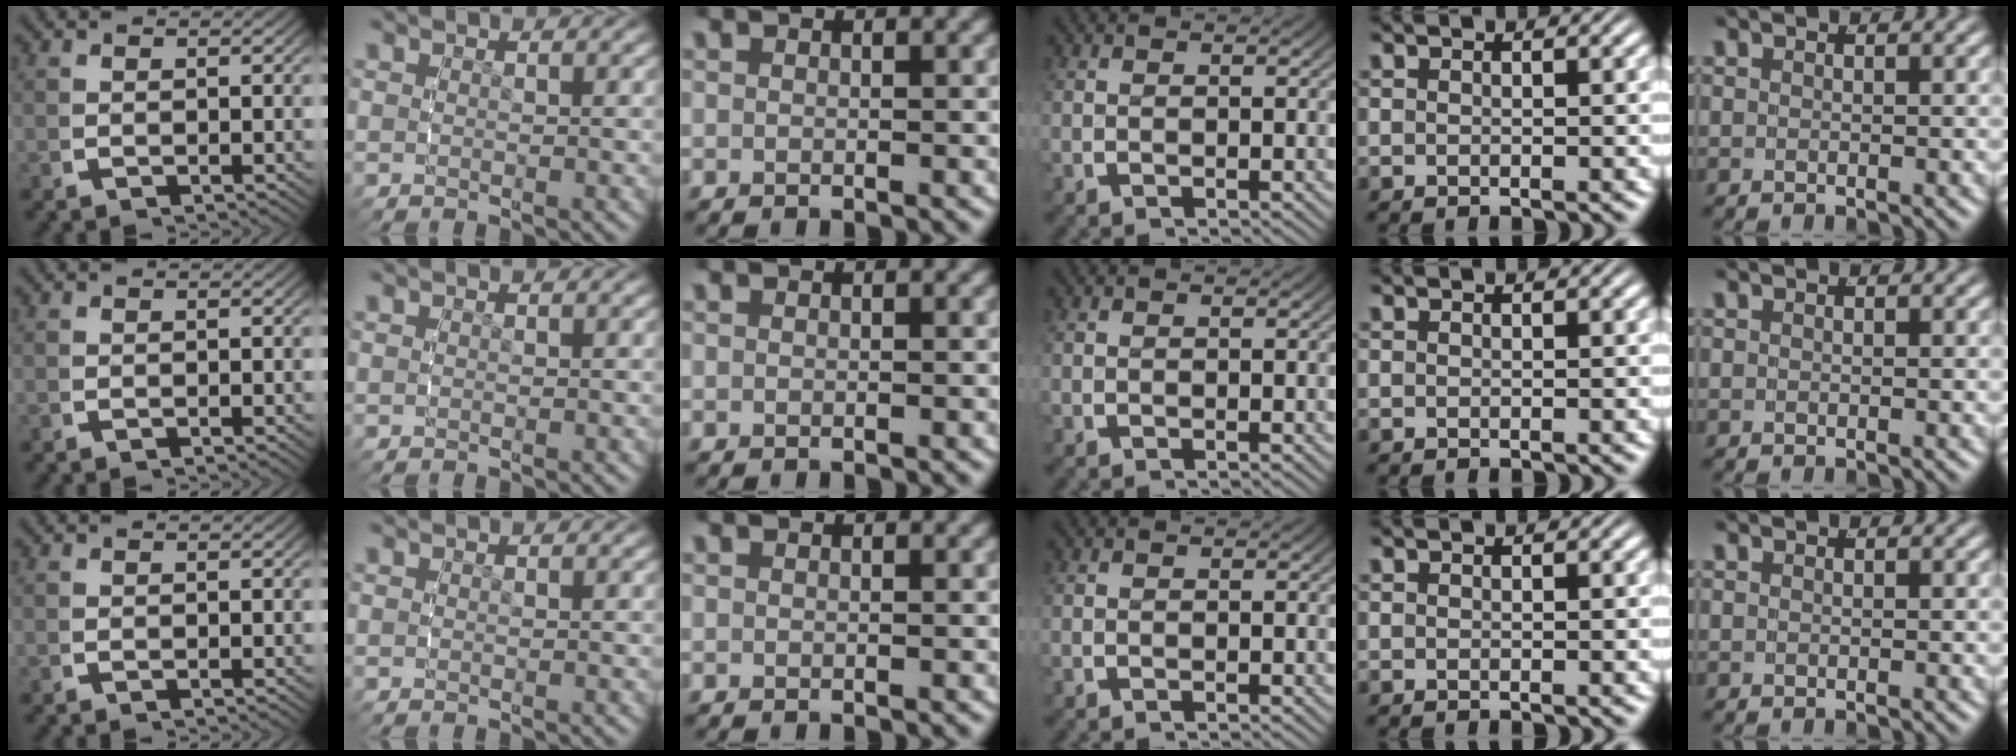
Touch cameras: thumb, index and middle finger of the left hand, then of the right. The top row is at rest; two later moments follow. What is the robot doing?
{"motion": "grasp_and_lifting", "object": "ethernet cable"}